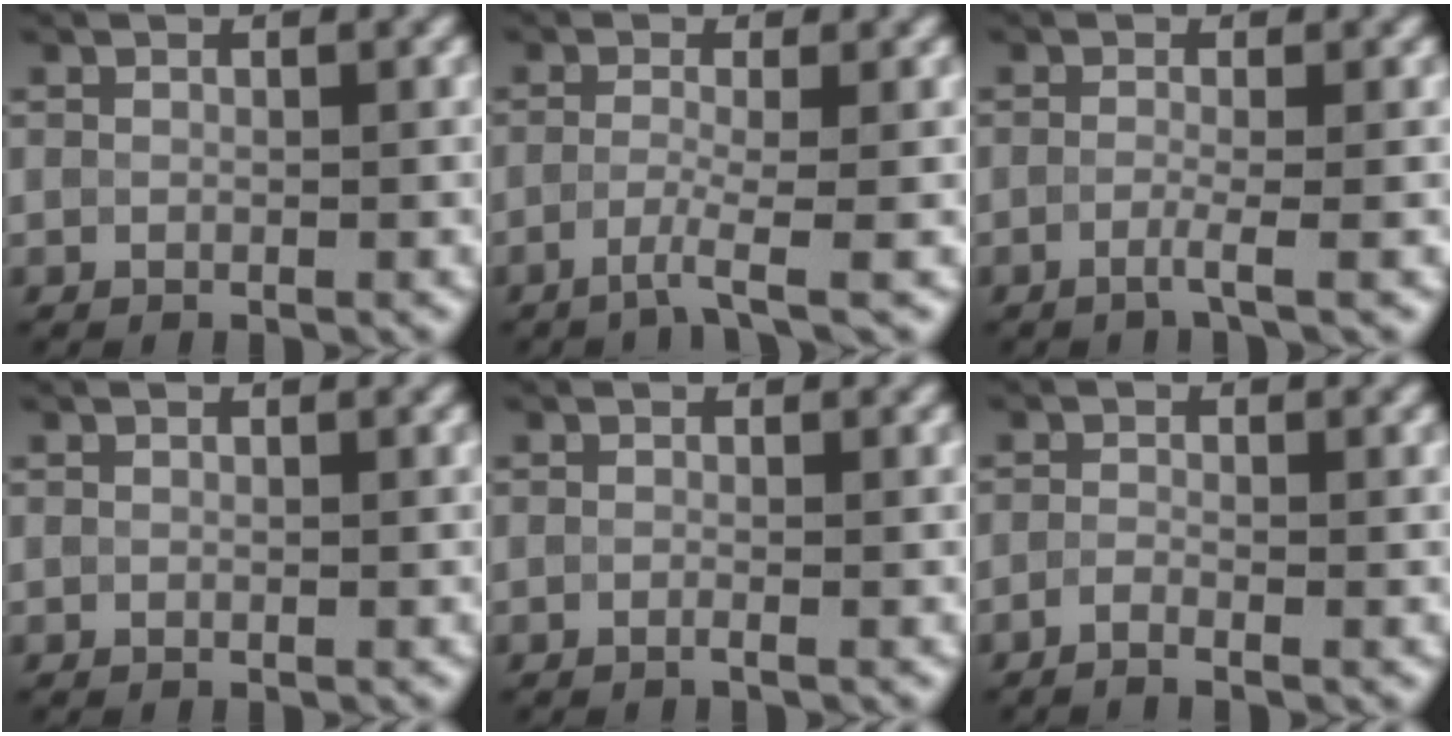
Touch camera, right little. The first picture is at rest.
{"total": 2.3, "force": [-1.8, -0.2, 1.4], "torque": [-0.025, -0.002, -0.040]}
{"total": 1.4, "force": [-1.2, 0.0, 0.8], "torque": [-0.012, -0.005, -0.026]}
{"total": 0.0}
{"total": 0.7, "force": [-0.7, 0.0, 0.2], "torque": [-0.001, -0.008, -0.014]}
{"total": 1.4, "force": [-1.4, -0.2, 0.0], "torque": [0.000, -0.004, -0.026]}